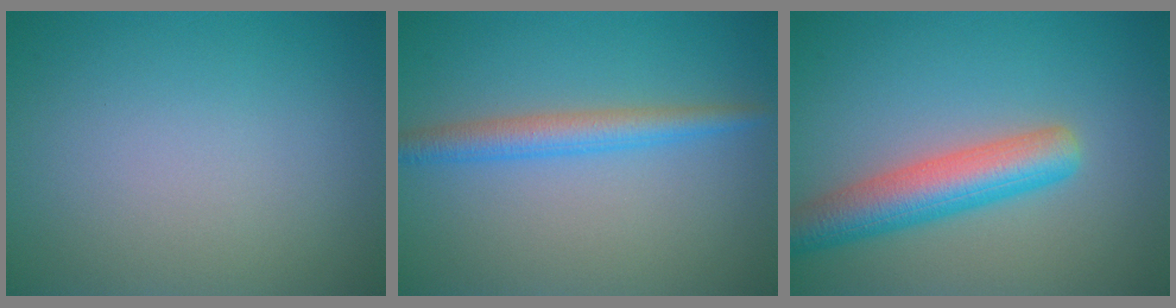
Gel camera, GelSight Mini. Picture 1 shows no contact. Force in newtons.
{"total": 3.0, "press": 3.0, "slide": 0.2}
{"total": 5.6, "press": 5.6, "slide": 0.2}